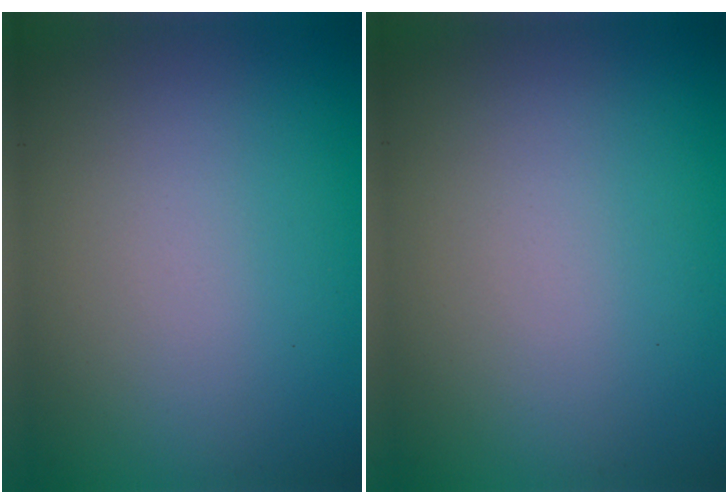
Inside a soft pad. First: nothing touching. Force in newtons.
{"total": 0.0}